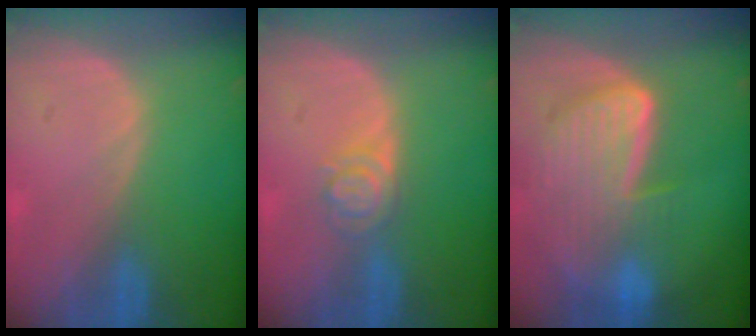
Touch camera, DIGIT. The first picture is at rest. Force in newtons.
{"total": 3.9, "press": 3.6, "slide": 1.6}
{"total": 9.1, "press": 8.0, "slide": 4.5}